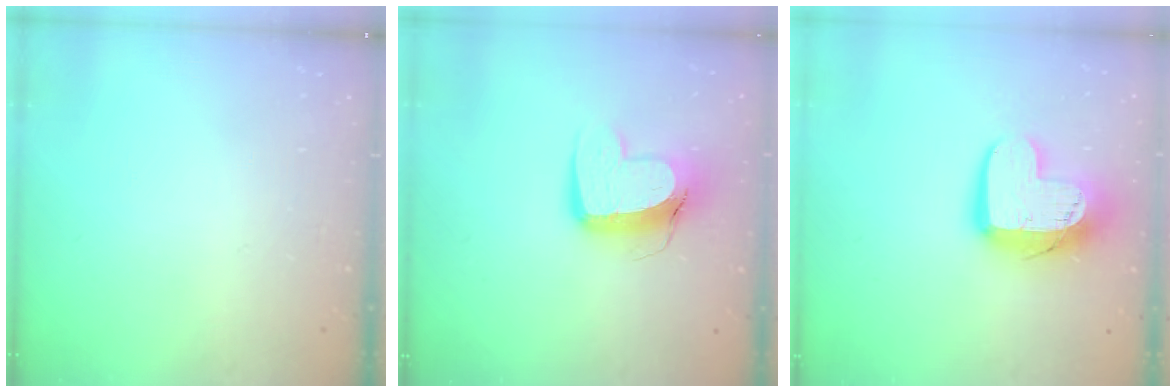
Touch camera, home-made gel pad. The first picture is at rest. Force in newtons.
{"total": 11.6, "press": 11.5, "slide": 1.3}
{"total": 13.9, "press": 13.9, "slide": 1.0}